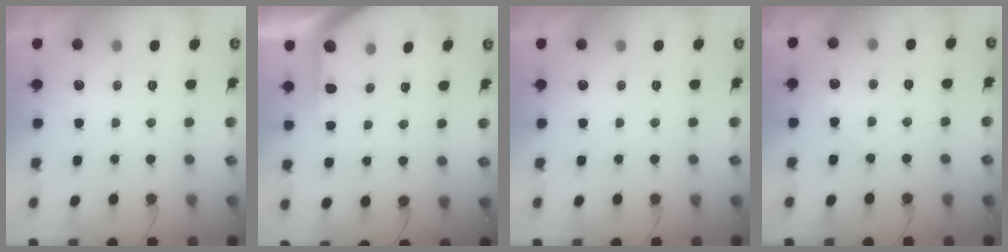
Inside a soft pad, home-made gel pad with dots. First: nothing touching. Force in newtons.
{"total": 2.6, "press": 2.6, "slide": 0.3}
{"total": 0.0}
{"total": 4.7, "press": 4.7, "slide": 0.7}